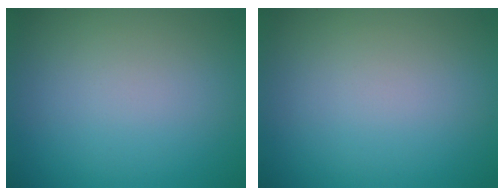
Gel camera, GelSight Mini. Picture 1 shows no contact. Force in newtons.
{"total": 0.0}